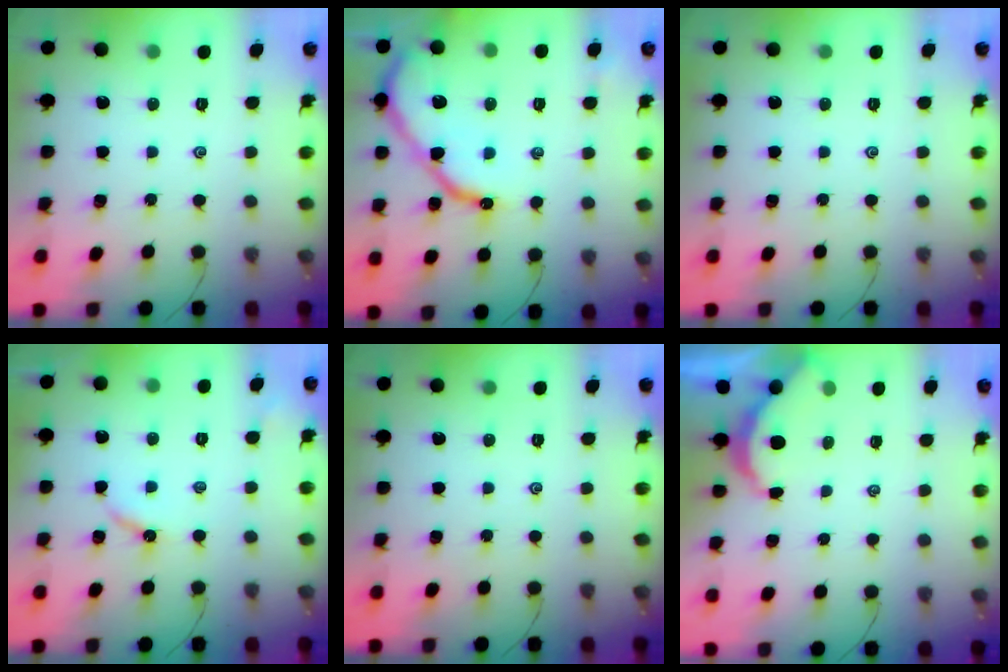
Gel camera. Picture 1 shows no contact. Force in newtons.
{"total": 10.9, "press": 10.9, "slide": 0.9}
{"total": 0.0}
{"total": 4.2, "press": 4.2, "slide": 0.4}
{"total": 0.0}
{"total": 2.6, "press": 2.6, "slide": 0.3}